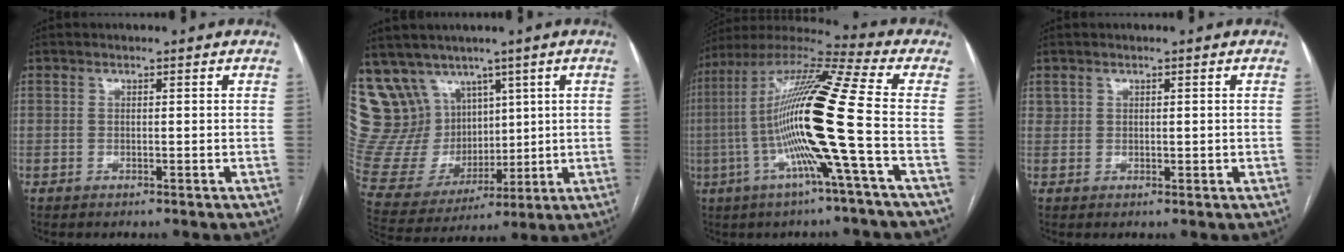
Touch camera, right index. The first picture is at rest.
{"total": 19.5, "force": [10.3, 14.9, 7.3], "torque": [-0.186, 0.067, 0.228]}
{"total": 18.5, "force": [-3.3, -1.4, 18.2], "torque": [-0.345, 0.004, -0.080]}
{"total": 1.4, "force": [0.6, 1.0, 0.8], "torque": [-0.016, 0.004, 0.019]}